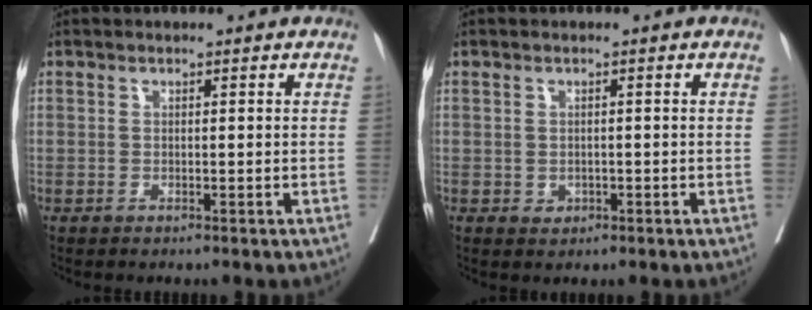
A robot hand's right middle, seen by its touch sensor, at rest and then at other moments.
{"total": 1.3, "force": [-0.3, 1.1, 0.6], "torque": [-0.007, 0.003, 0.000]}